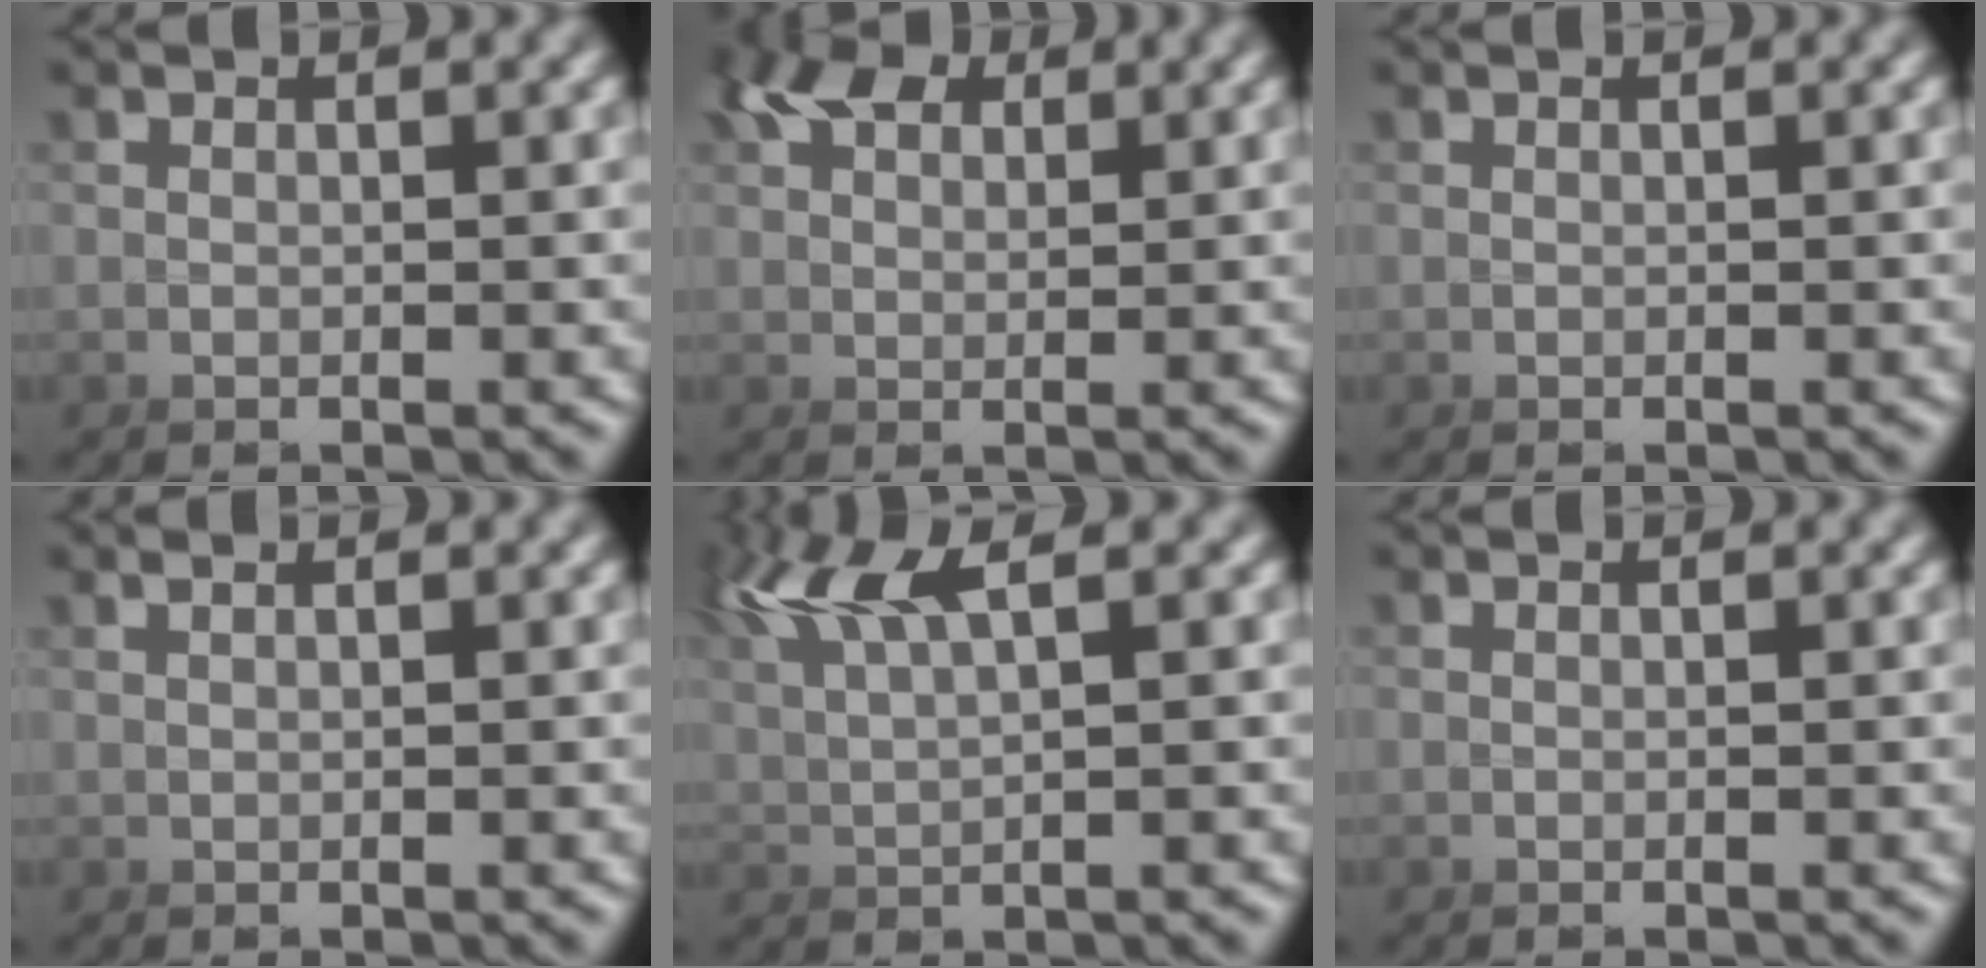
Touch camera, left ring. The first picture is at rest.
{"total": 4.2, "force": [2.6, 3.1, 1.3], "torque": [-0.020, 0.010, 0.027]}
{"total": 0.0}
{"total": 1.2, "force": [0.3, -1.1, -0.1], "torque": [0.016, 0.017, -0.002]}
{"total": 2.8, "force": [2.2, -1.4, 1.1], "torque": [-0.058, 0.020, 0.034]}
{"total": 0.0}